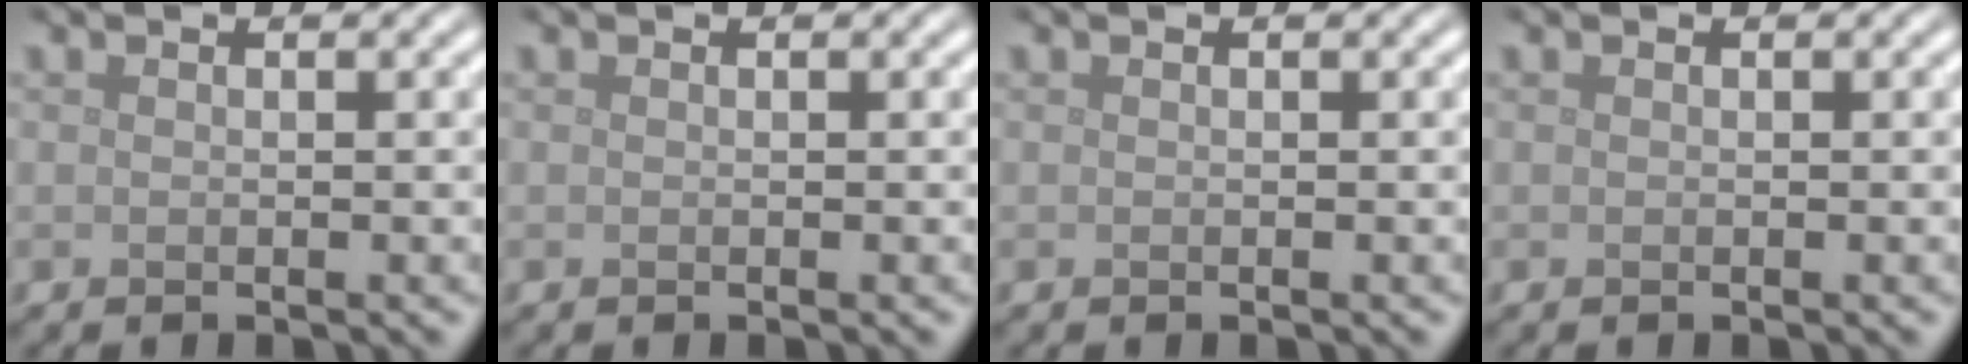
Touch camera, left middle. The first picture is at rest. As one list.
[{"total": 0.0}, {"total": 0.0}, {"total": 0.0}]